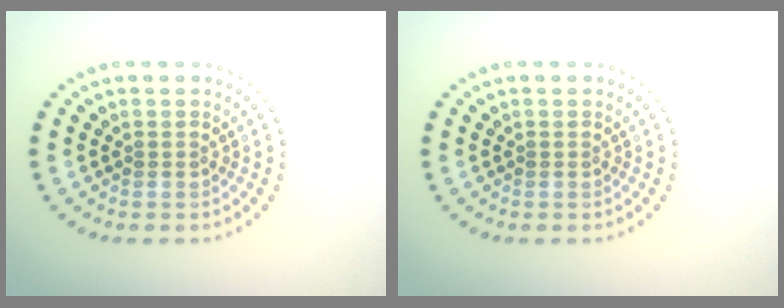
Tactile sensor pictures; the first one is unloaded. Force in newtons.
{"total": 0.0}